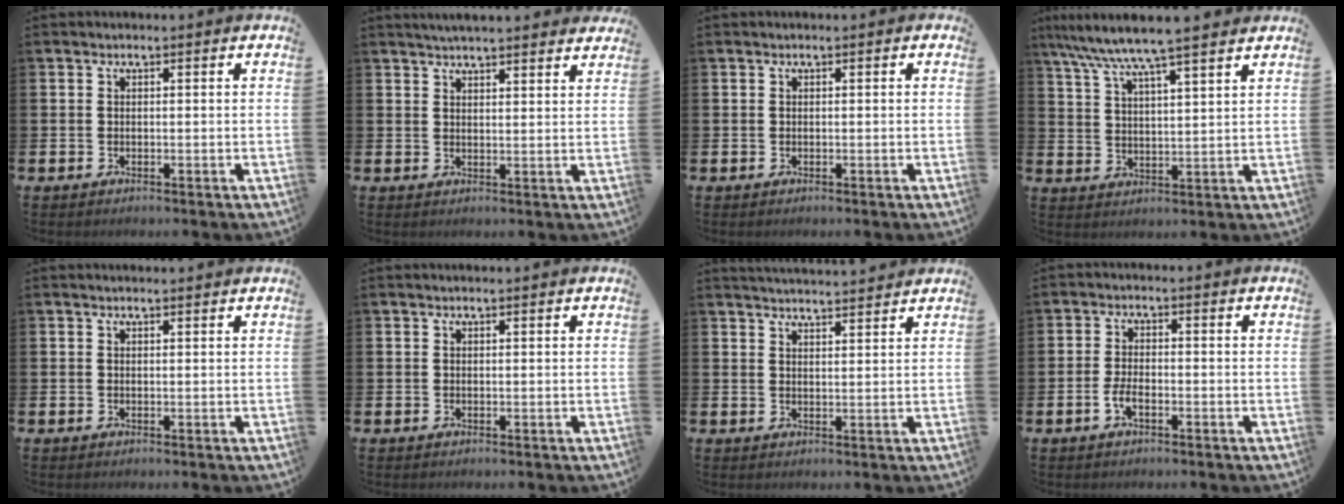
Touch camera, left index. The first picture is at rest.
{"total": 3.9, "force": [3.8, 0.2, 0.7], "torque": [-0.015, -0.015, 0.069]}
{"total": 0.0}
{"total": 7.9, "force": [7.1, 0.2, 3.5], "torque": [-0.091, -0.030, 0.125]}
{"total": 0.7, "force": [0.6, 0.0, 0.2], "torque": [0.011, -0.006, 0.008]}
{"total": 0.0}
{"total": 3.4, "force": [3.4, -0.1, 0.2], "torque": [-0.002, -0.023, 0.061]}
{"total": 2.5, "force": [-1.1, 1.0, 2.1], "torque": [-0.038, 0.003, -0.020]}